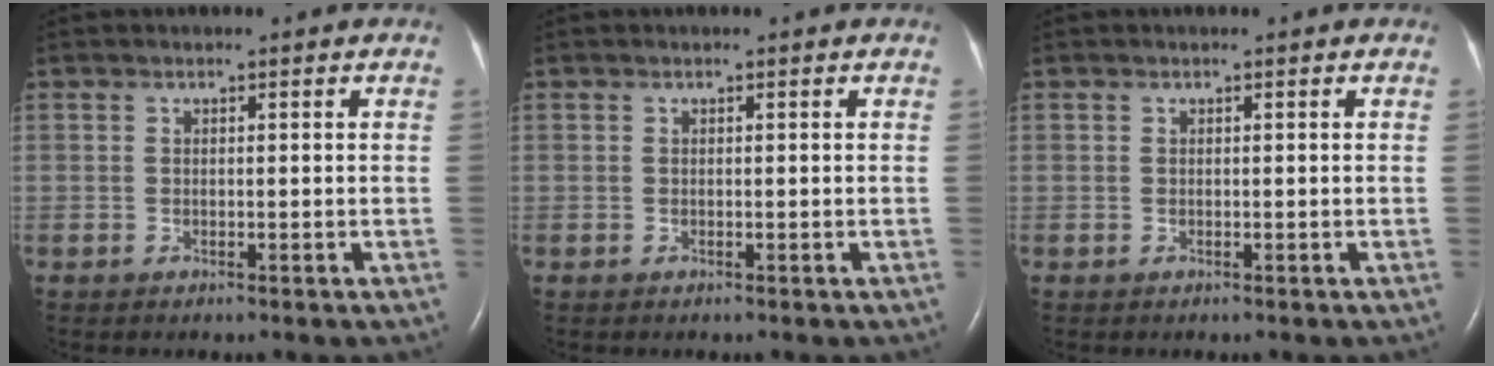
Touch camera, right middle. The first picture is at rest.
{"total": 0.0}
{"total": 0.0}